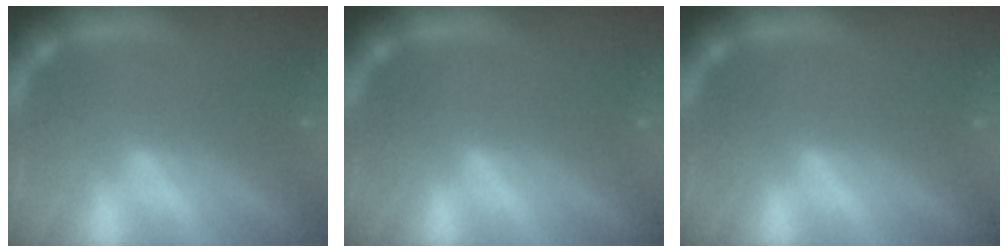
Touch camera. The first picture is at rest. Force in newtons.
{"total": 0.0}
{"total": 0.0}